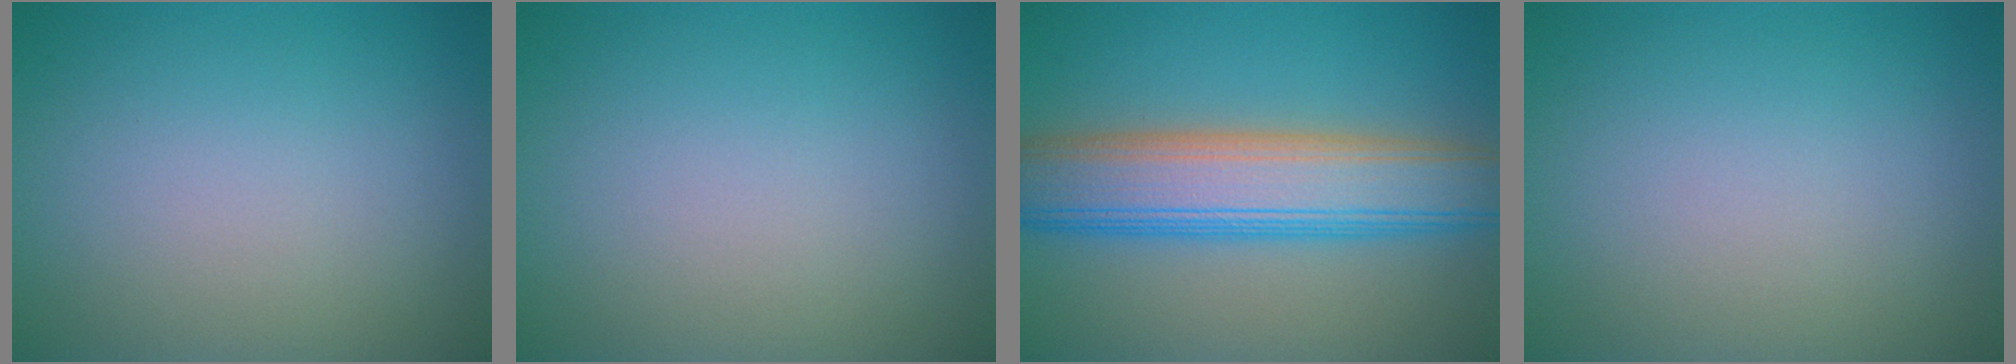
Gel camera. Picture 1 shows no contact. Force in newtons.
{"total": 0.0}
{"total": 8.8, "press": 8.8, "slide": 0.2}
{"total": 0.0}